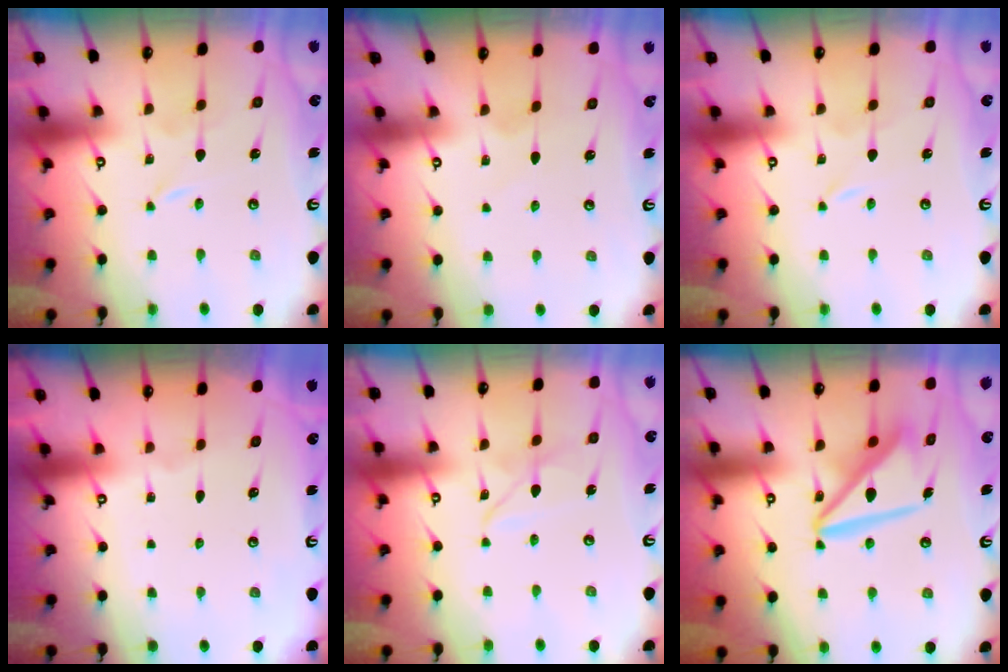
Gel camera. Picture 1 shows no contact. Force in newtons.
{"total": 2.2, "press": 2.2, "slide": 0.3}
{"total": 0.0}
{"total": 0.0}
{"total": 5.1, "press": 5.0, "slide": 0.5}
{"total": 12.5, "press": 12.4, "slide": 1.3}